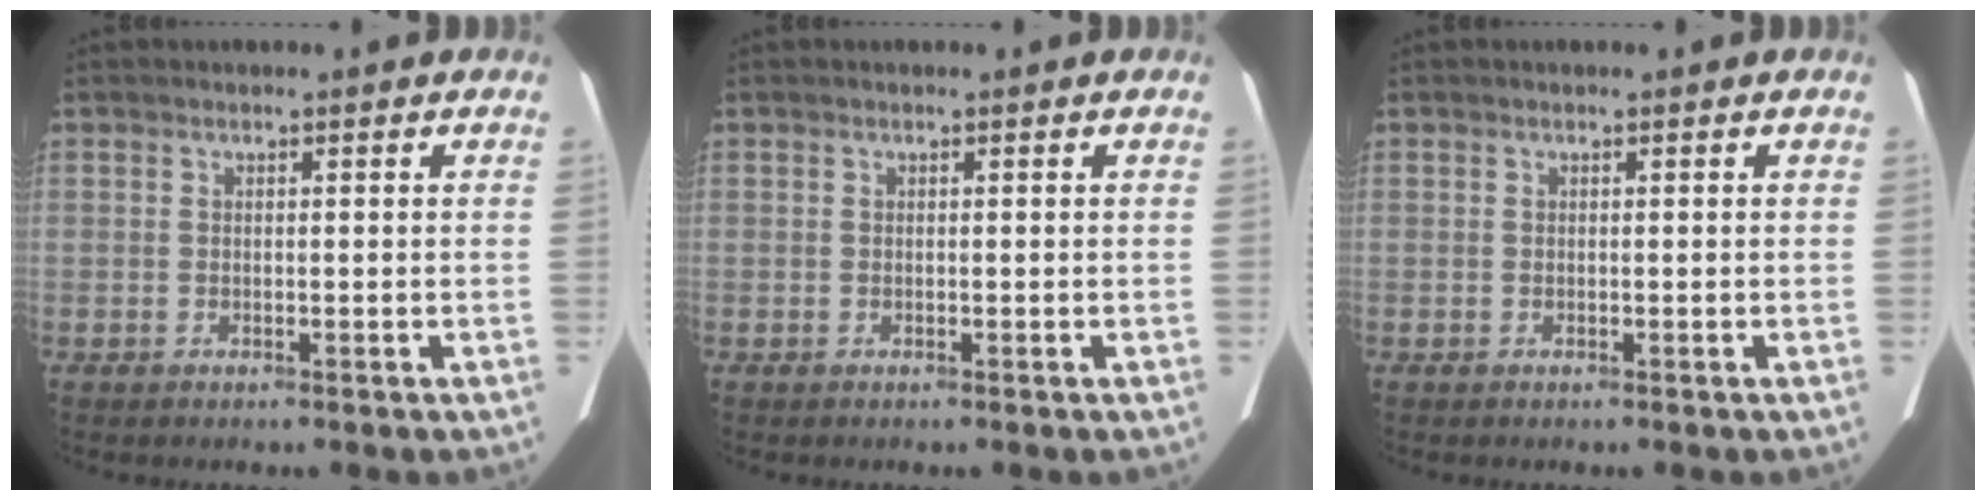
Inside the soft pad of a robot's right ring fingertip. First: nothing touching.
{"total": 0.0}
{"total": 0.0}